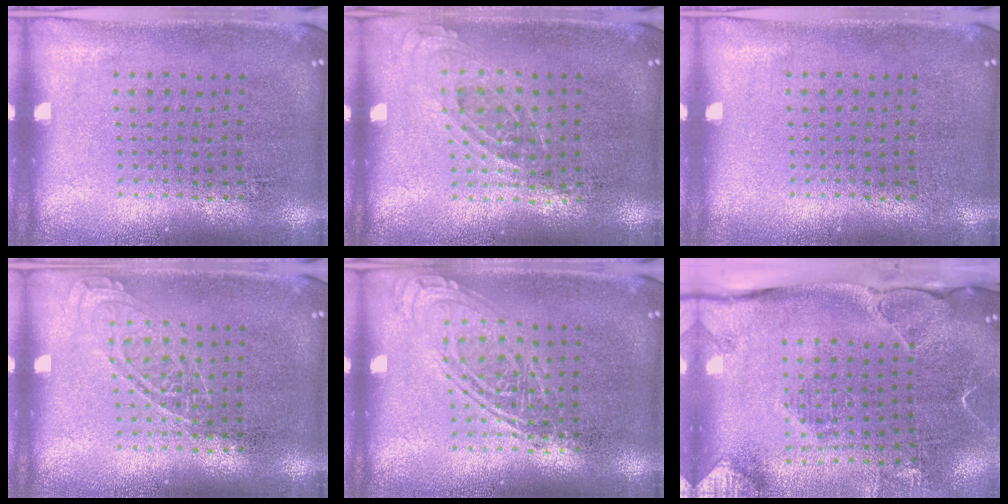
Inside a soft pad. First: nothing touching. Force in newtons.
{"total": 0.8, "press": 0.7, "slide": 0.4}
{"total": 0.0}
{"total": 1.6, "press": 1.5, "slide": 0.3}
{"total": 2.4, "press": 2.3, "slide": 0.3}
{"total": 2.7, "press": 2.2, "slide": 1.6}